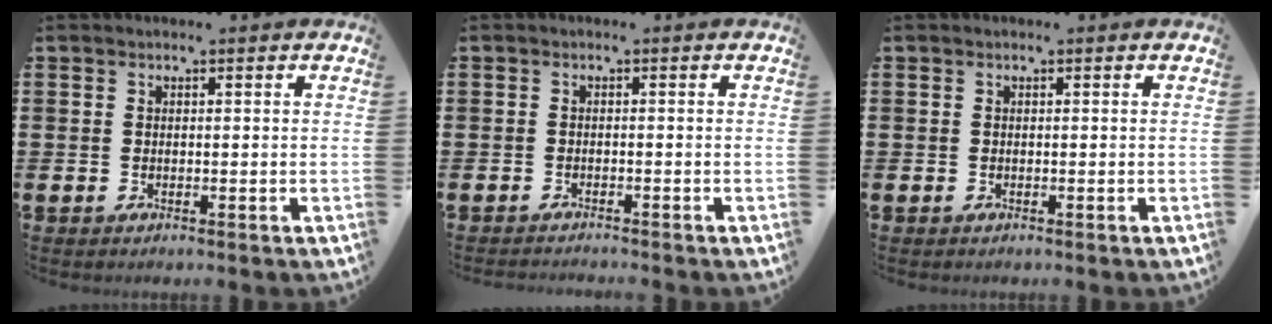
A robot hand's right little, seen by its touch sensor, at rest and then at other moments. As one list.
[{"total": 0.7, "force": [-0.7, -0.1, 0.0], "torque": [-0.001, -0.001, -0.015]}, {"total": 0.0}]